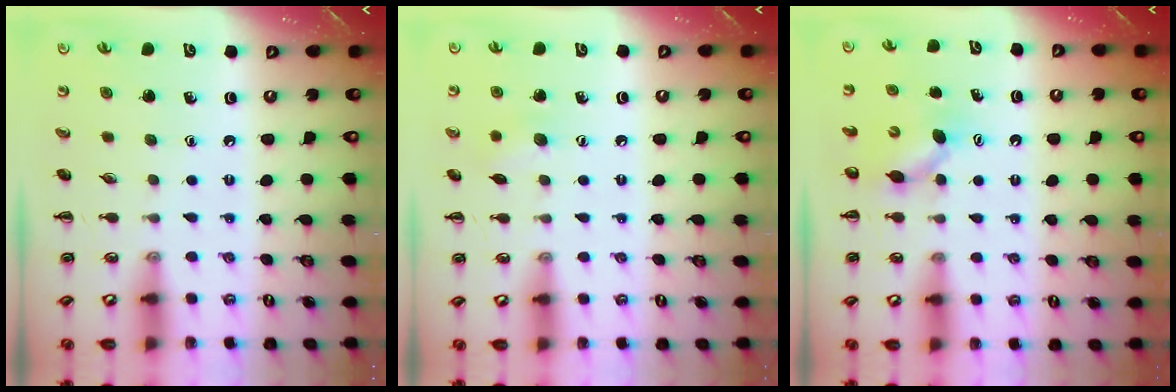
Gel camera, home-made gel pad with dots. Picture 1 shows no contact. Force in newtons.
{"total": 5.6, "press": 5.5, "slide": 1.4}
{"total": 5.0, "press": 5.0, "slide": 0.4}